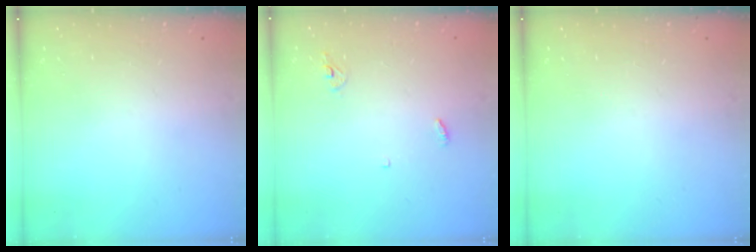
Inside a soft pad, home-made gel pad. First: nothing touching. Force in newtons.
{"total": 3.1, "press": 3.1, "slide": 0.2}
{"total": 0.0}